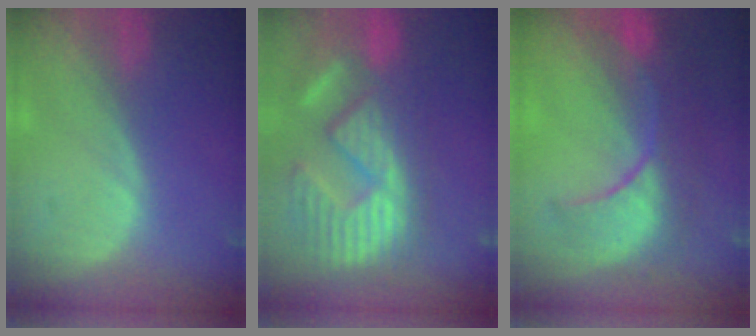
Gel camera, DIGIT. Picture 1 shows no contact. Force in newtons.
{"total": 13.7, "press": 12.2, "slide": 6.2}
{"total": 10.1, "press": 8.9, "slide": 4.7}